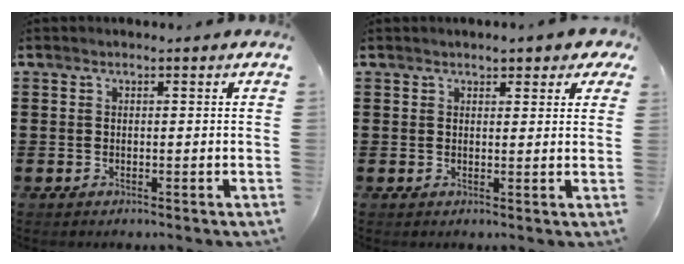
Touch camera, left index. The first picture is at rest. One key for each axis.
{"total": 2.1, "fx": 1.8, "fy": 0.7, "fz": 0.8, "tx": -0.014, "ty": 0.005, "tz": 0.032}